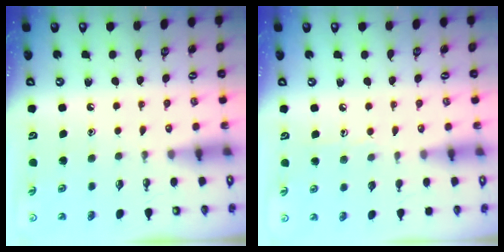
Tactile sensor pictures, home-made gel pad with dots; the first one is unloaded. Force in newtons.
{"total": 5.1, "press": 5.1, "slide": 0.4}